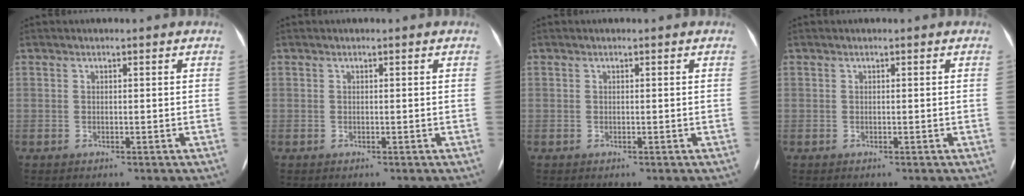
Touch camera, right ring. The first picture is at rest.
{"total": 0.0}
{"total": 0.0}
{"total": 0.0}